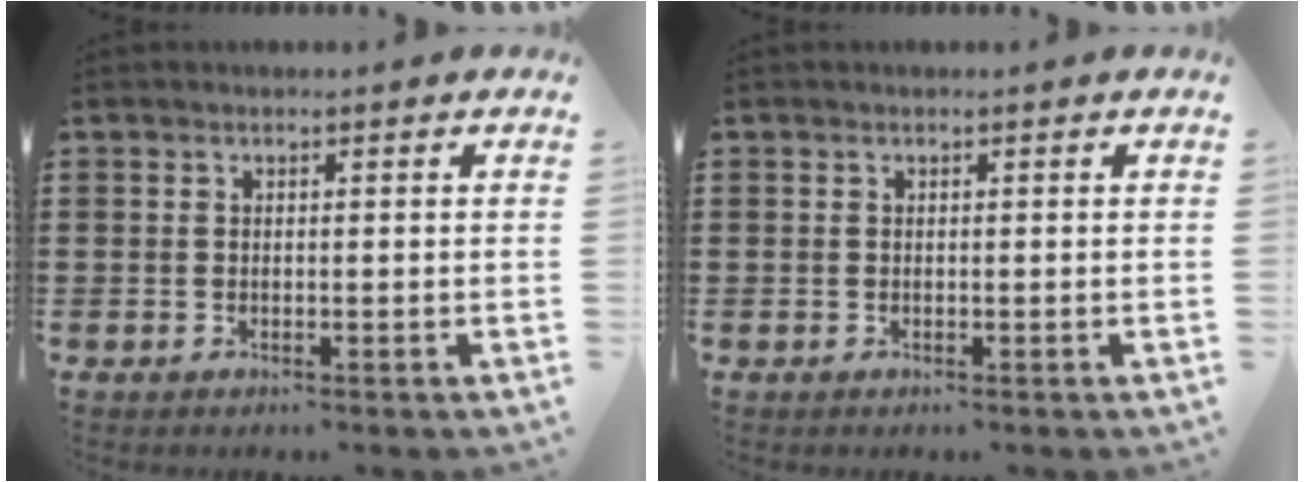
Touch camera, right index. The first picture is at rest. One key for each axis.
{"total": 0.0}